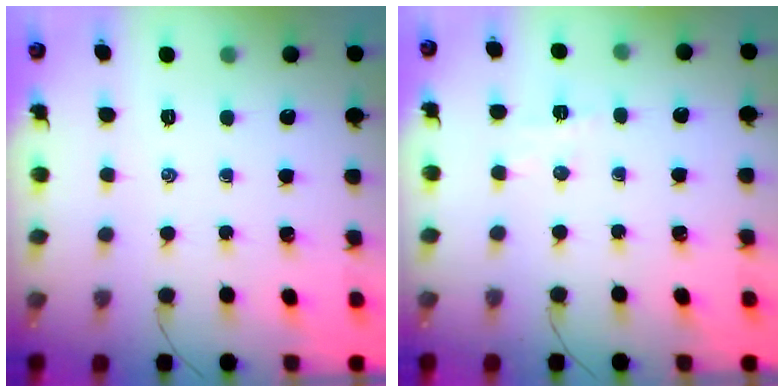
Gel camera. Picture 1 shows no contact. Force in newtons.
{"total": 3.9, "press": 3.8, "slide": 1.0}